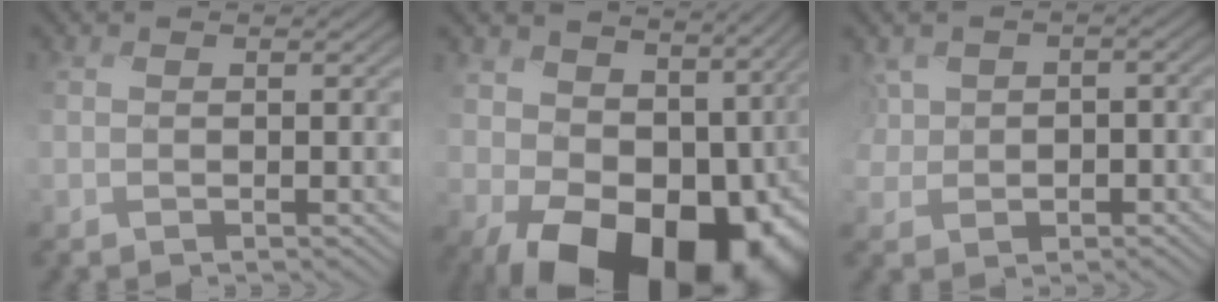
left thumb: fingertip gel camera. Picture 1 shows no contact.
{"total": 18.0, "force": [-2.6, 13.6, 11.6], "torque": [-0.177, -0.055, -0.007]}
{"total": 6.0, "force": [0.0, 5.0, 3.3], "torque": [-0.094, -0.002, 0.001]}